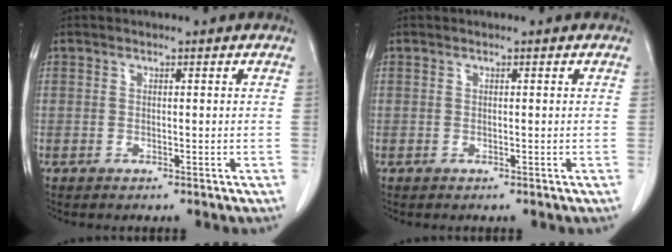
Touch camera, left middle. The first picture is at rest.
{"total": 0.0}